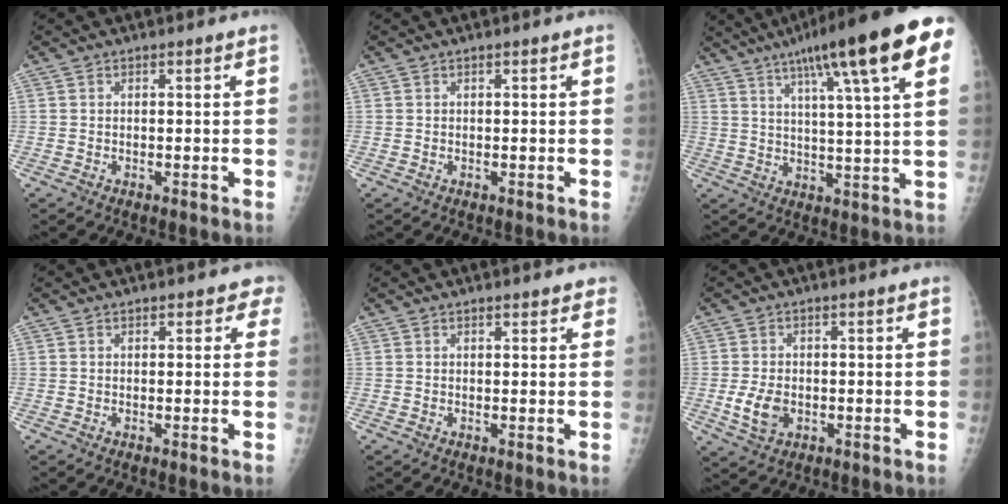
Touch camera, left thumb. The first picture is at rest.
{"total": 0.0}
{"total": 21.4, "force": [11.0, 3.0, 18.2], "torque": [-0.265, -0.002, 0.149]}
{"total": 2.1, "force": [1.3, 1.4, 0.8], "torque": [0.020, 0.000, 0.006]}
{"total": 2.1, "force": [1.6, 0.9, 1.0], "torque": [0.006, 0.000, 0.014]}
{"total": 5.1, "force": [-1.1, 3.5, 3.6], "torque": [-0.067, -0.002, -0.015]}